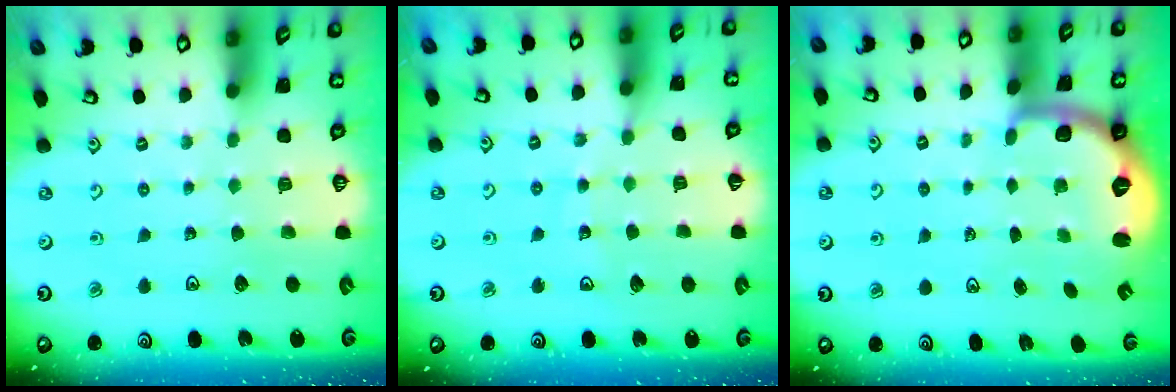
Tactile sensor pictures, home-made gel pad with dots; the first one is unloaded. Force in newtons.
{"total": 7.3, "press": 7.3, "slide": 0.8}
{"total": 2.0, "press": 1.5, "slide": 1.3}